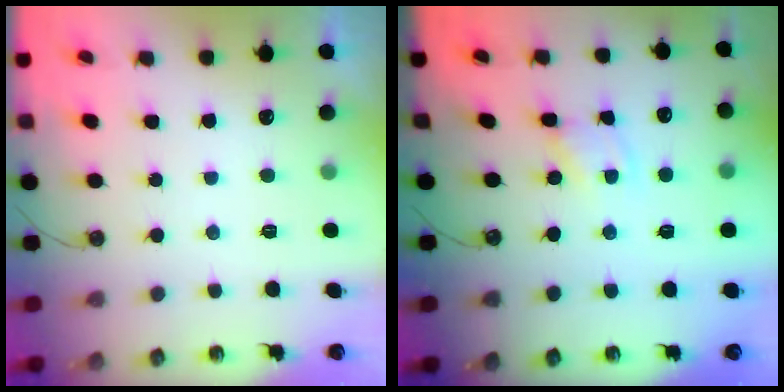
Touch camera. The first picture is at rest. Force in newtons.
{"total": 1.9, "press": 1.9, "slide": 0.2}